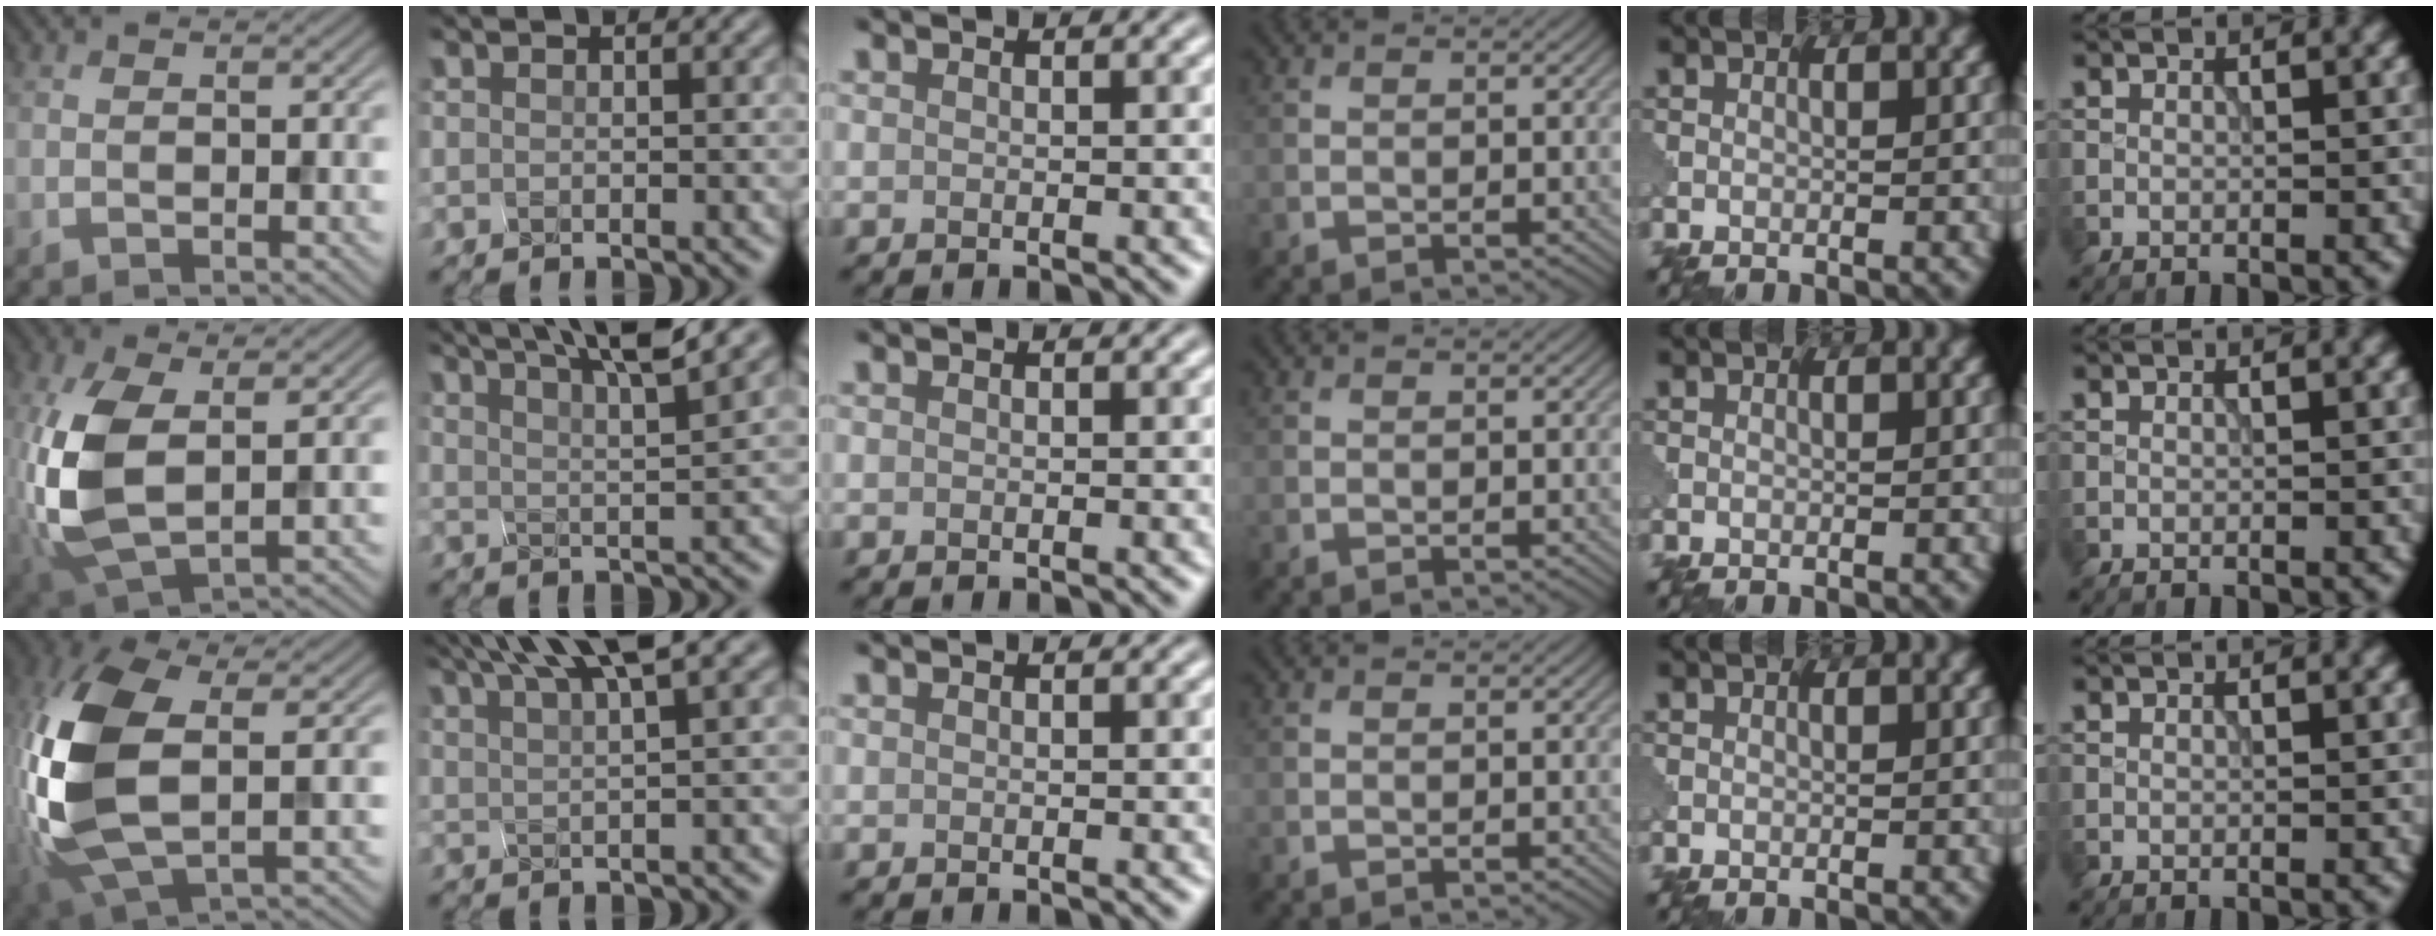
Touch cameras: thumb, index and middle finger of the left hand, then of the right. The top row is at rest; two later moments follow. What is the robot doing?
{"motion": "squeeze", "object": "clothespin"}